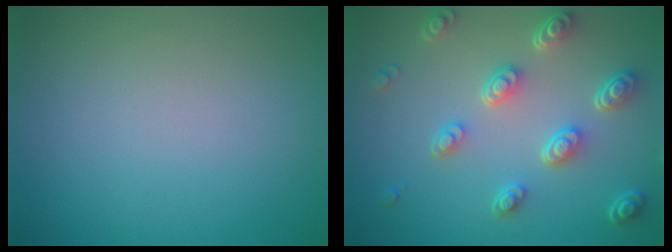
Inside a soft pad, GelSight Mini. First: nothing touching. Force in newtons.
{"total": 4.8, "press": 3.5, "slide": 3.2}